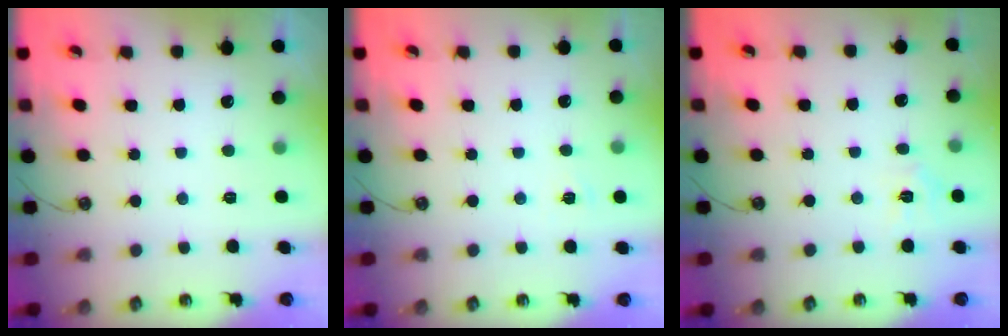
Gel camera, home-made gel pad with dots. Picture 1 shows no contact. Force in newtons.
{"total": 3.0, "press": 2.9, "slide": 0.4}
{"total": 3.9, "press": 3.9, "slide": 0.2}